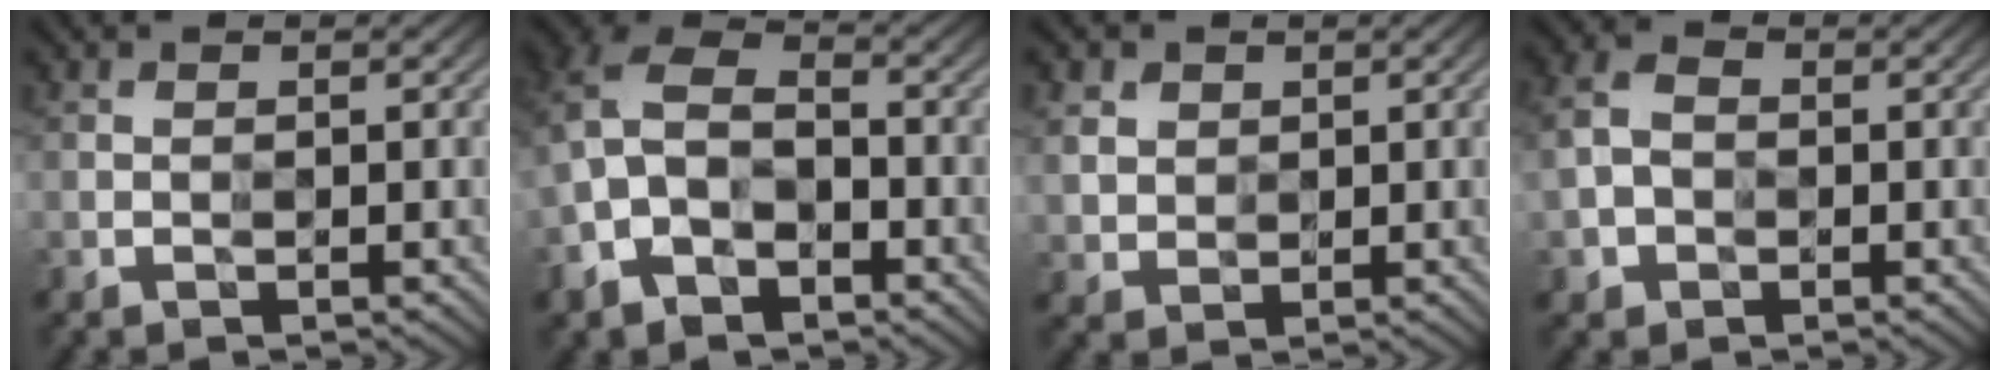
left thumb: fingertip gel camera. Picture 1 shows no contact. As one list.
[{"total": 8.9, "force": [-3.0, 5.7, 6.2], "torque": [-0.151, 0.002, -0.068]}, {"total": 3.8, "force": [1.5, 3.2, 1.4], "torque": [-0.056, -0.006, 0.037]}, {"total": 3.8, "force": [-0.8, 3.0, 2.2], "torque": [-0.056, 0.003, -0.021]}]